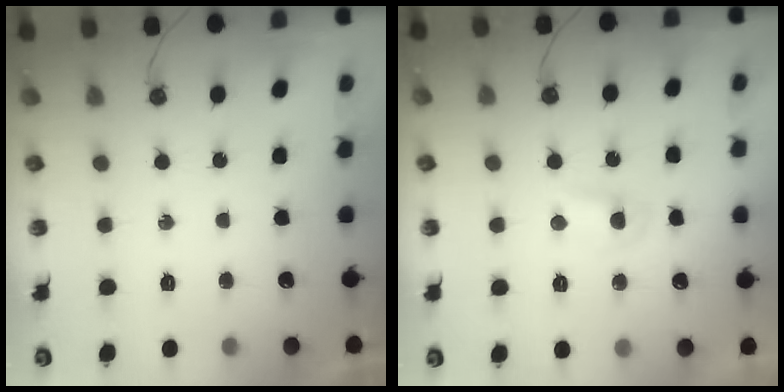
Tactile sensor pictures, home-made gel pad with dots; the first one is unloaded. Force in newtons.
{"total": 4.7, "press": 4.7, "slide": 0.6}